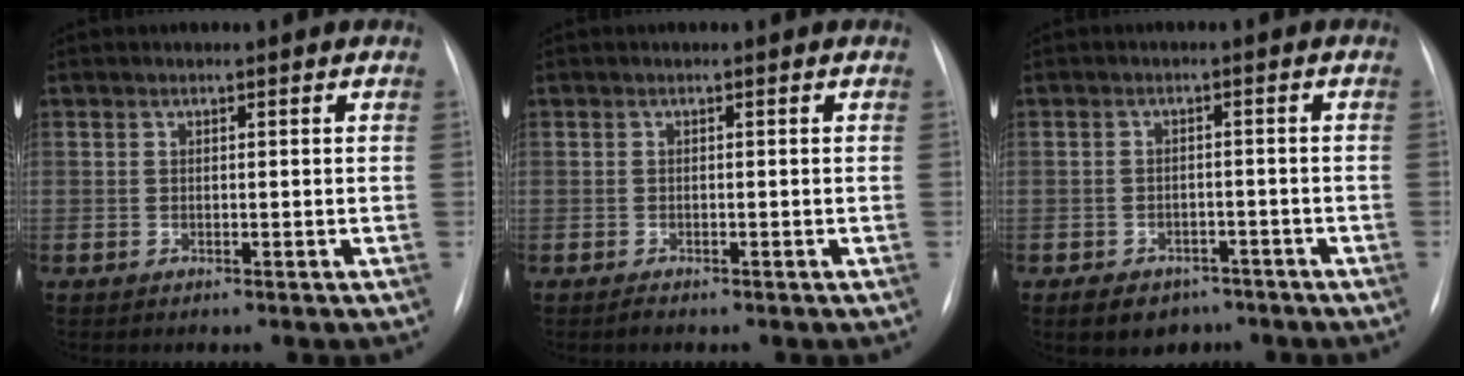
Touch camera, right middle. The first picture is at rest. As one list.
[{"total": 0.7, "force": [-0.6, 0.2, 0.3], "torque": [-0.008, -0.001, -0.006]}, {"total": 5.9, "force": [-3.7, 3.9, 2.5], "torque": [-0.034, 0.004, -0.041]}]